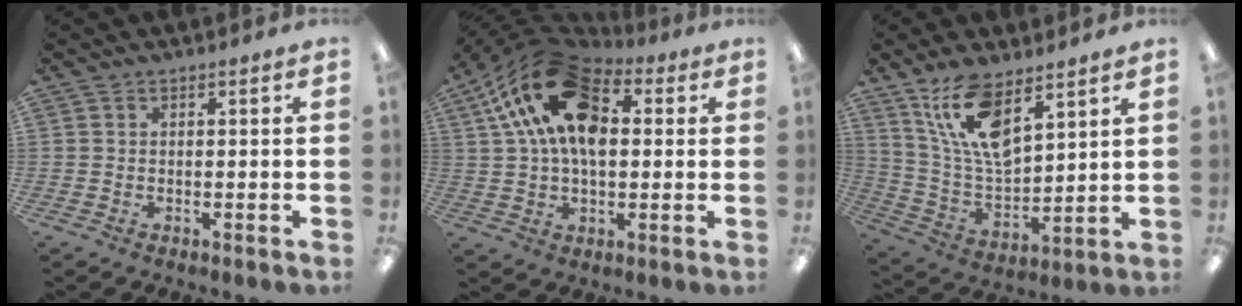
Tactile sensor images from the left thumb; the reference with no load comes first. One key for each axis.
{"total": 21.8, "fx": 7.4, "fy": 13.1, "fz": 15.8, "tx": -0.309, "ty": -0.009, "tz": 0.126}
{"total": 14.2, "fx": 9.2, "fy": 5.9, "fz": 9.1, "tx": -0.196, "ty": -0.037, "tz": 0.168}